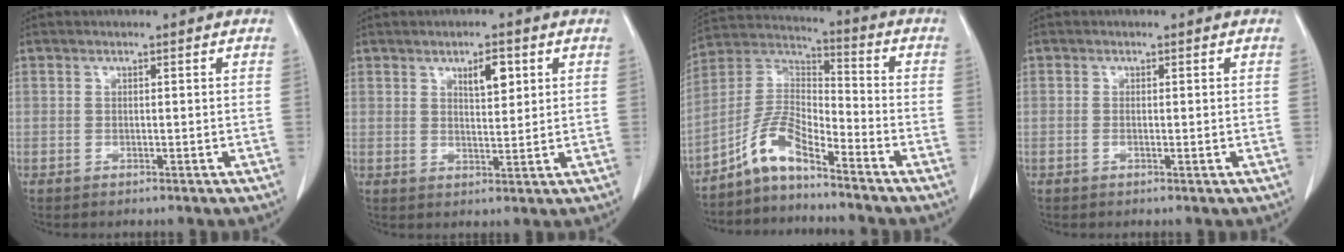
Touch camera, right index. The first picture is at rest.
{"total": 4.1, "force": [2.0, 1.4, 3.4], "torque": [-0.055, -0.002, 0.035]}
{"total": 8.1, "force": [-6.2, 1.7, 5.0], "torque": [-0.114, 0.021, -0.124]}
{"total": 0.7, "force": [-0.1, 0.1, 0.7], "torque": [-0.011, -0.001, 0.001]}